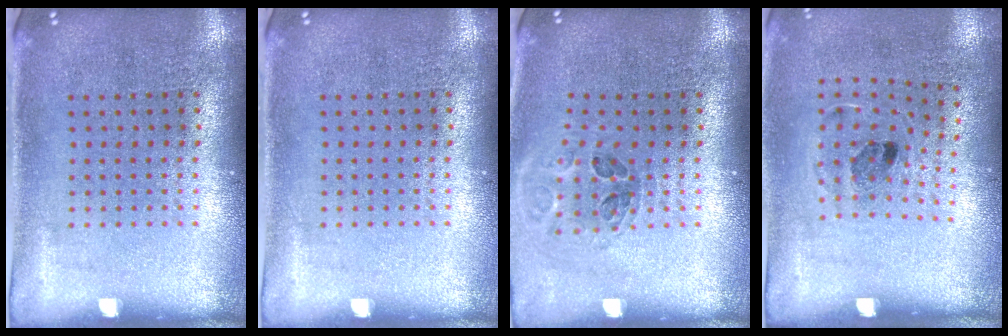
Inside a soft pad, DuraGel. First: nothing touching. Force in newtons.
{"total": 0.0}
{"total": 1.0, "press": 1.0, "slide": 0.1}
{"total": 1.2, "press": 0.7, "slide": 0.9}